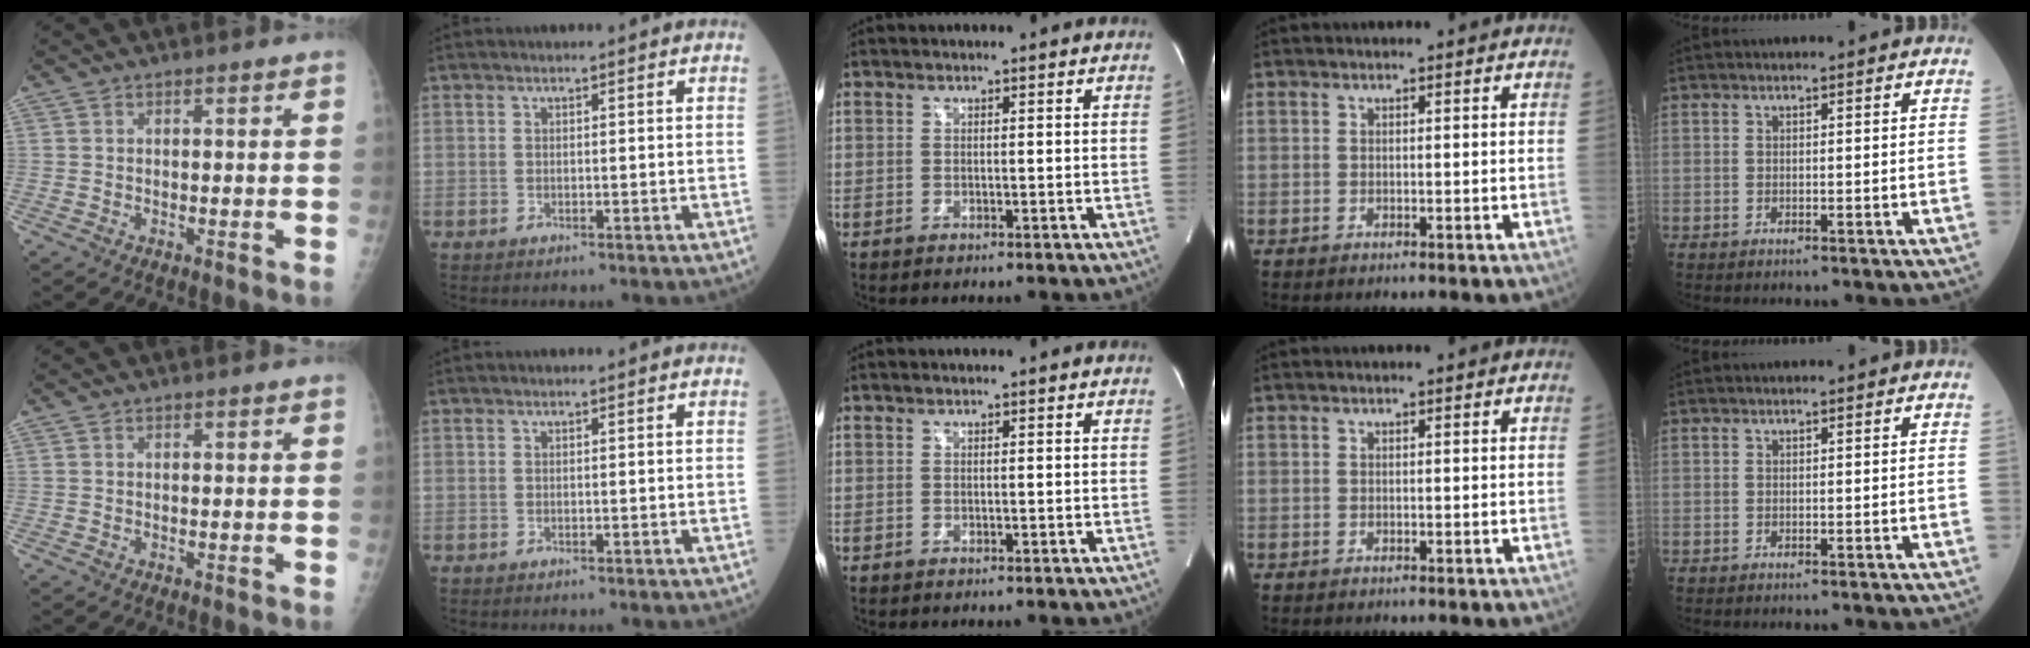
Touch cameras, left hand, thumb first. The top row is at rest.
{}